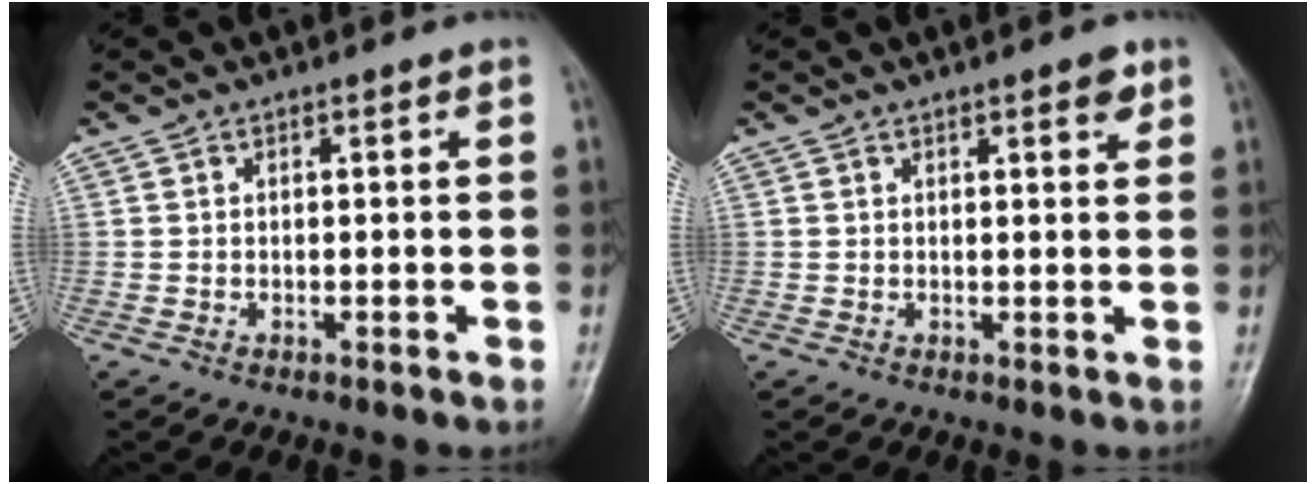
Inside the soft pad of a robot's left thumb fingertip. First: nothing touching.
{"total": 2.7, "force": [1.6, 0.9, 2.0], "torque": [-0.019, -0.006, 0.018]}